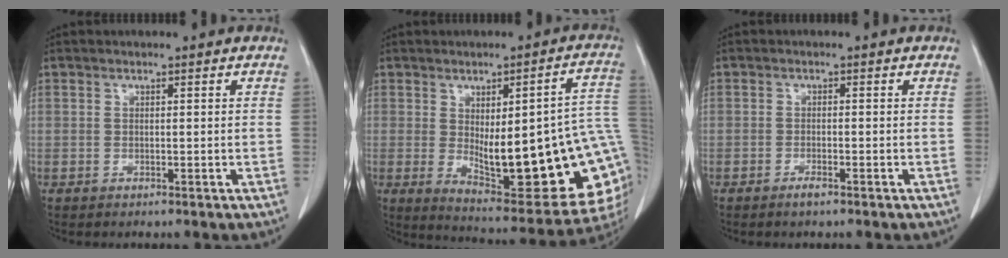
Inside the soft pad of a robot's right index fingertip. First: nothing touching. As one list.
[{"total": 24.9, "force": [-1.5, 6.2, 24.1], "torque": [-0.246, -0.001, 0.001]}, {"total": 1.1, "force": [-0.8, 0.1, 0.8], "torque": [-0.014, 0.000, -0.011]}]